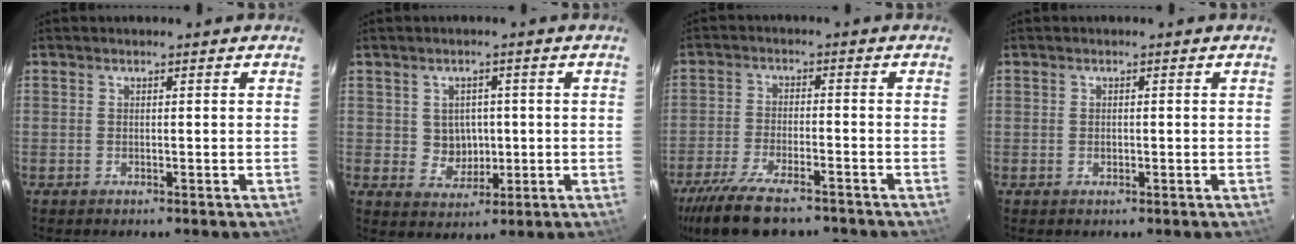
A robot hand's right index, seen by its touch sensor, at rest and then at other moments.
{"total": 5.0, "force": [0.3, 4.7, 1.5], "torque": [-0.032, 0.009, 0.016]}
{"total": 14.4, "force": [-11.3, 4.5, 7.7], "torque": [-0.174, -0.035, -0.194]}
{"total": 0.8, "force": [-0.1, 0.8, 0.3], "torque": [-0.004, 0.000, -0.001]}